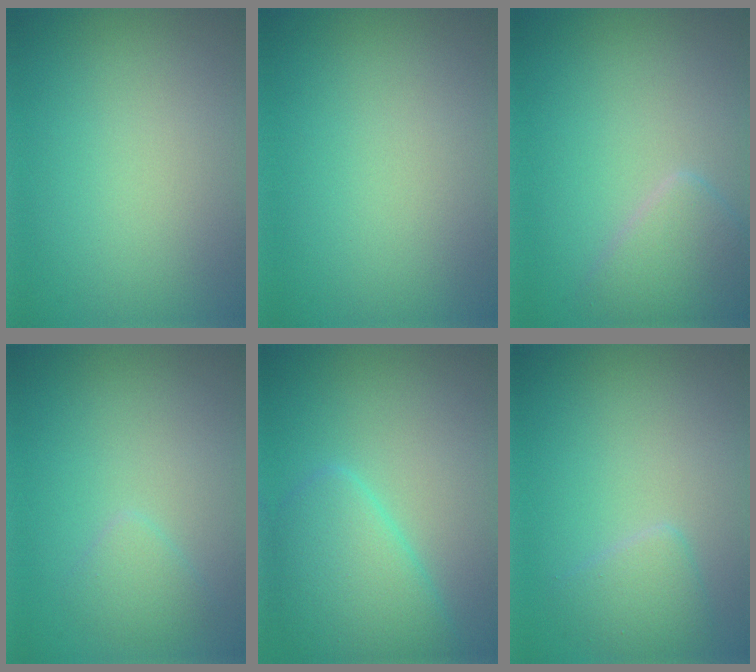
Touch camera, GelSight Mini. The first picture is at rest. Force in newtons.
{"total": 0.0}
{"total": 2.8, "press": 2.8, "slide": 0.1}
{"total": 1.4, "press": 1.4, "slide": 0.0}
{"total": 4.7, "press": 4.7, "slide": 0.3}
{"total": 1.9, "press": 1.9, "slide": 0.1}